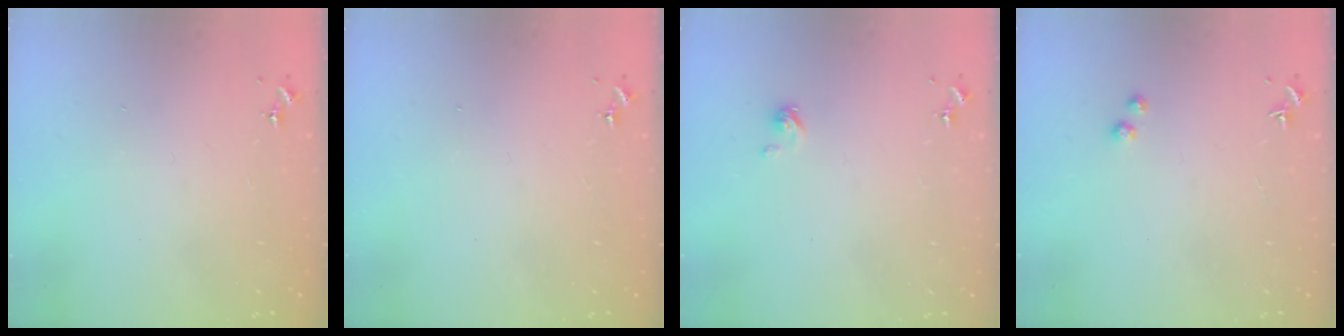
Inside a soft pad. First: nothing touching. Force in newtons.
{"total": 0.0}
{"total": 2.4, "press": 2.4, "slide": 0.3}
{"total": 1.7, "press": 1.6, "slide": 0.1}